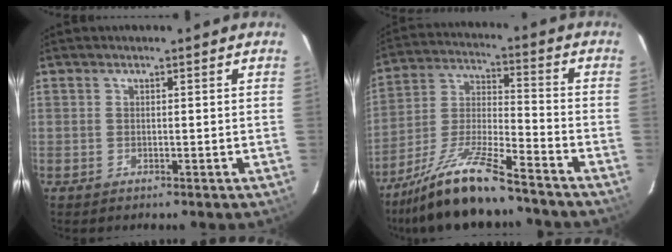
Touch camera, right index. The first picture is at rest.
{"total": 15.5, "force": [-12.6, 2.0, 8.7], "torque": [-0.185, -0.011, -0.234]}